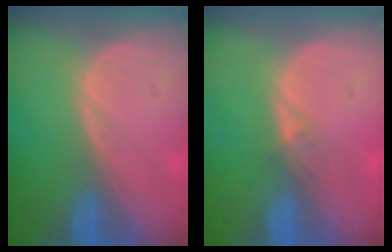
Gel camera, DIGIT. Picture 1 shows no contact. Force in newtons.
{"total": 1.2, "press": 0.9, "slide": 0.9}